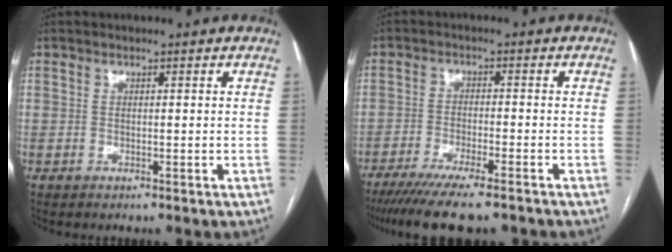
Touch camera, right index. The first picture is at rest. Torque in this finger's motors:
{"motor_torque": [1.13, -1.01, 0.59, 0.14]}